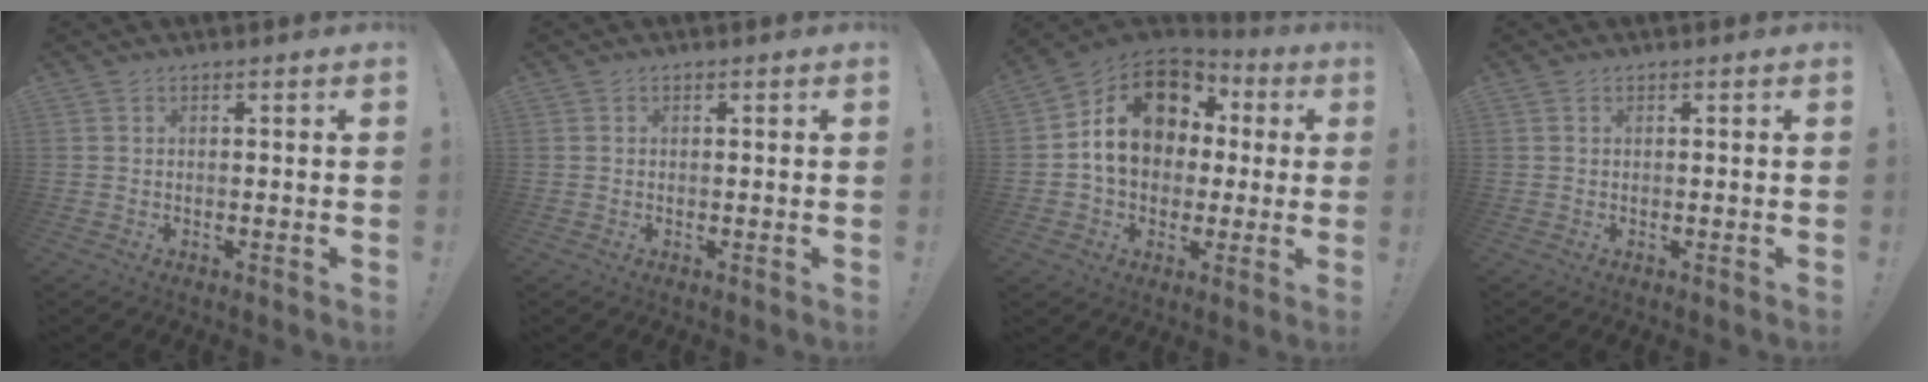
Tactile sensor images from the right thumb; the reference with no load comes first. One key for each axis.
{"total": 0.0}
{"total": 17.0, "fx": 2.9, "fy": 13.3, "fz": 10.1, "tx": -0.147, "ty": 0.008, "tz": 0.061}
{"total": 0.0}